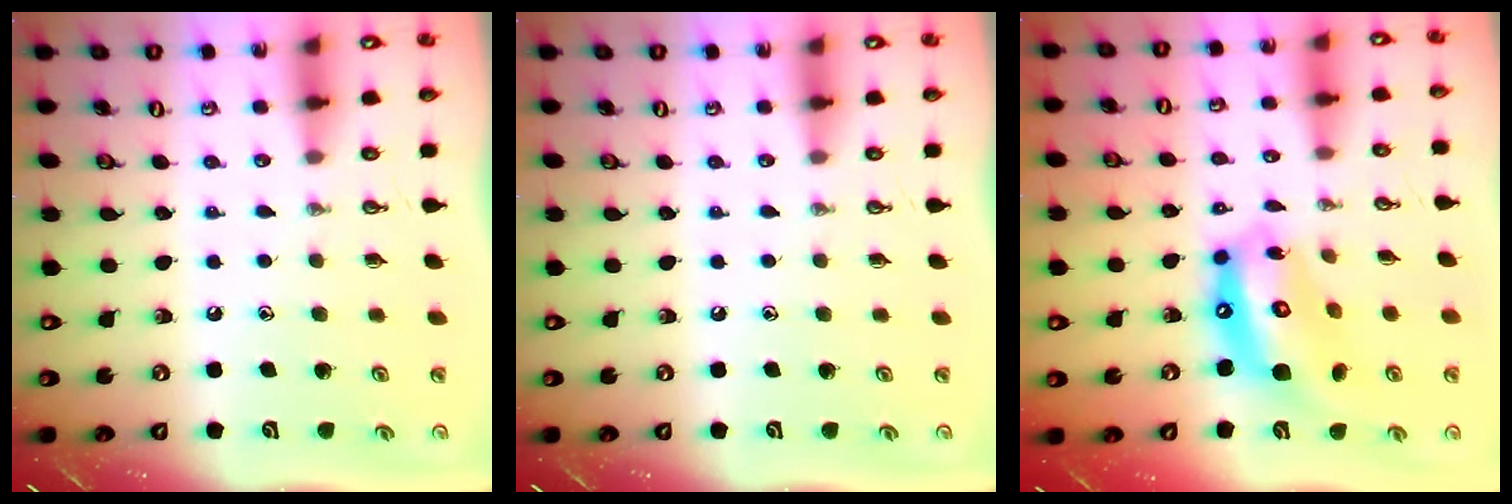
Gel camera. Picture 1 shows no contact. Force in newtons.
{"total": 0.0}
{"total": 15.0, "press": 14.9, "slide": 1.6}